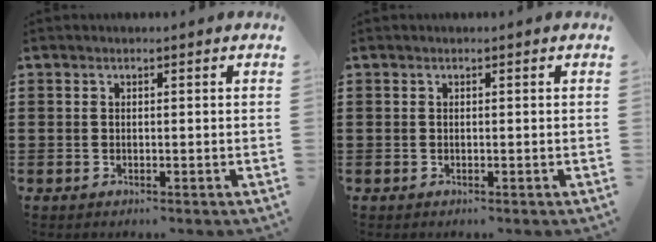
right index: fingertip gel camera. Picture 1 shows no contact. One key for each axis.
{"total": 0.0}